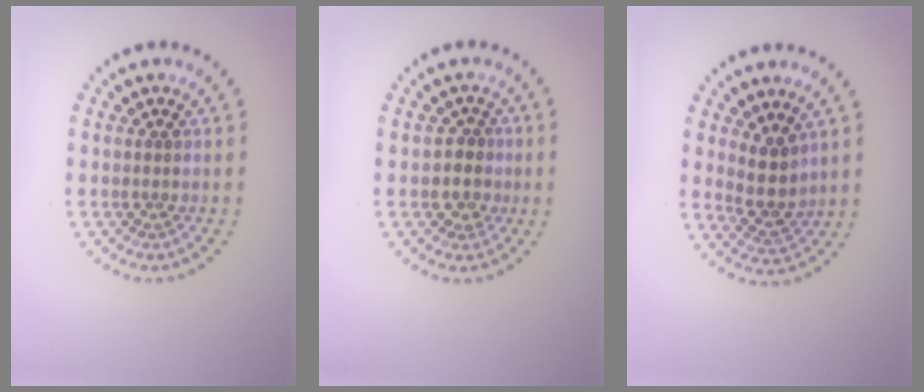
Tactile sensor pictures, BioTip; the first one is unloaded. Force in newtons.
{"total": 2.3, "press": 2.1, "slide": 0.9}
{"total": 2.9, "press": 2.4, "slide": 1.6}